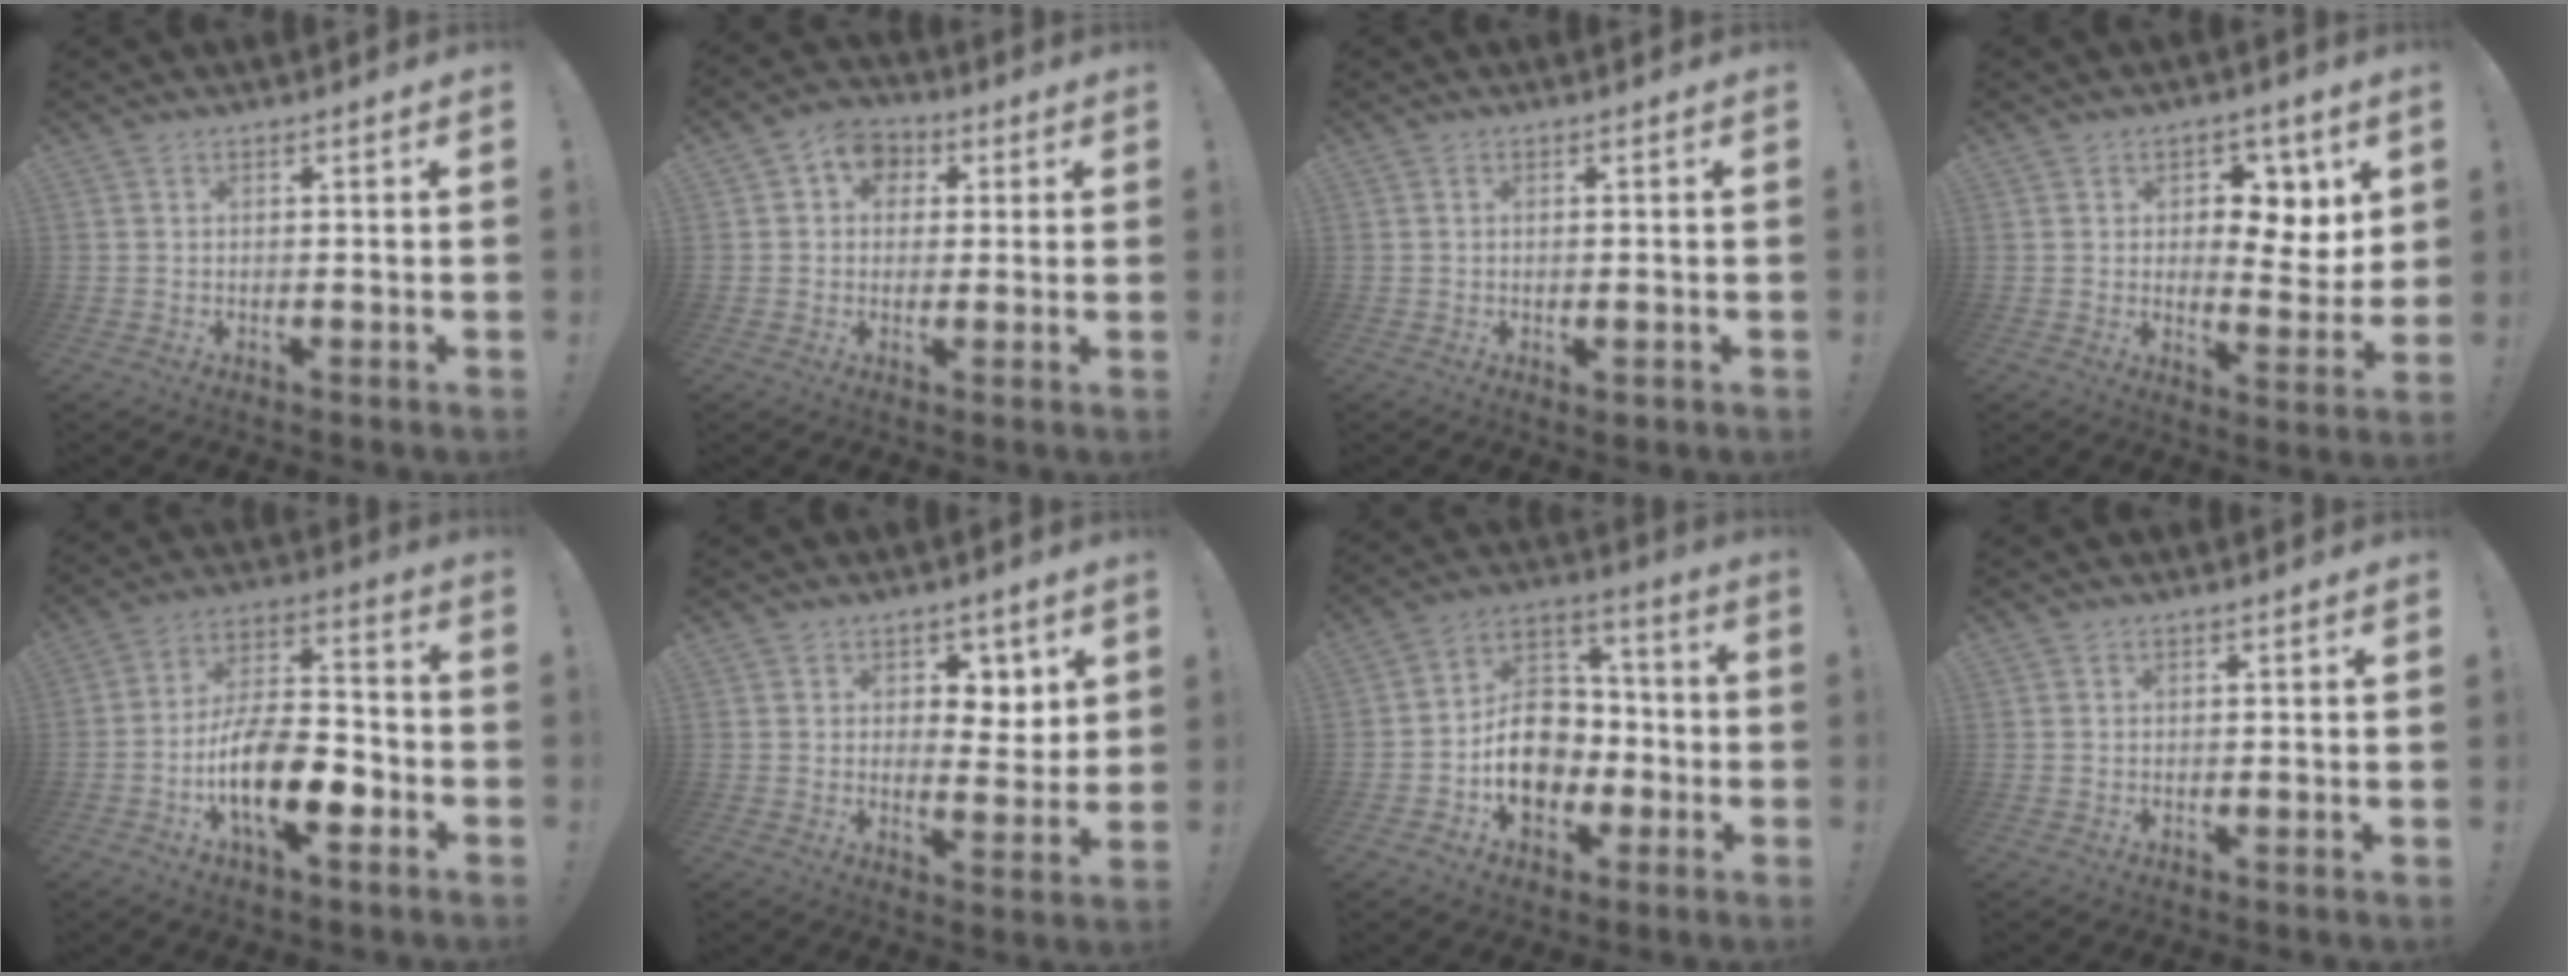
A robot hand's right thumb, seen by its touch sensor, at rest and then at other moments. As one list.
[{"total": 7.0, "force": [1.4, 6.3, 2.8], "torque": [-0.039, 0.003, 0.030]}, {"total": 1.2, "force": [0.2, 0.4, 1.1], "torque": [-0.016, 0.000, 0.005]}, {"total": 7.9, "force": [4.4, 5.4, 3.7], "torque": [-0.039, -0.036, 0.079]}, {"total": 17.2, "force": [-6.6, 8.3, 13.5], "torque": [-0.246, 0.030, -0.104]}, {"total": 6.1, "force": [3.9, 4.4, 1.6], "torque": [-0.014, -0.029, 0.072]}, {"total": 15.5, "force": [-3.9, 12.1, 8.8], "torque": [-0.142, 0.034, -0.061]}, {"total": 0.0}]